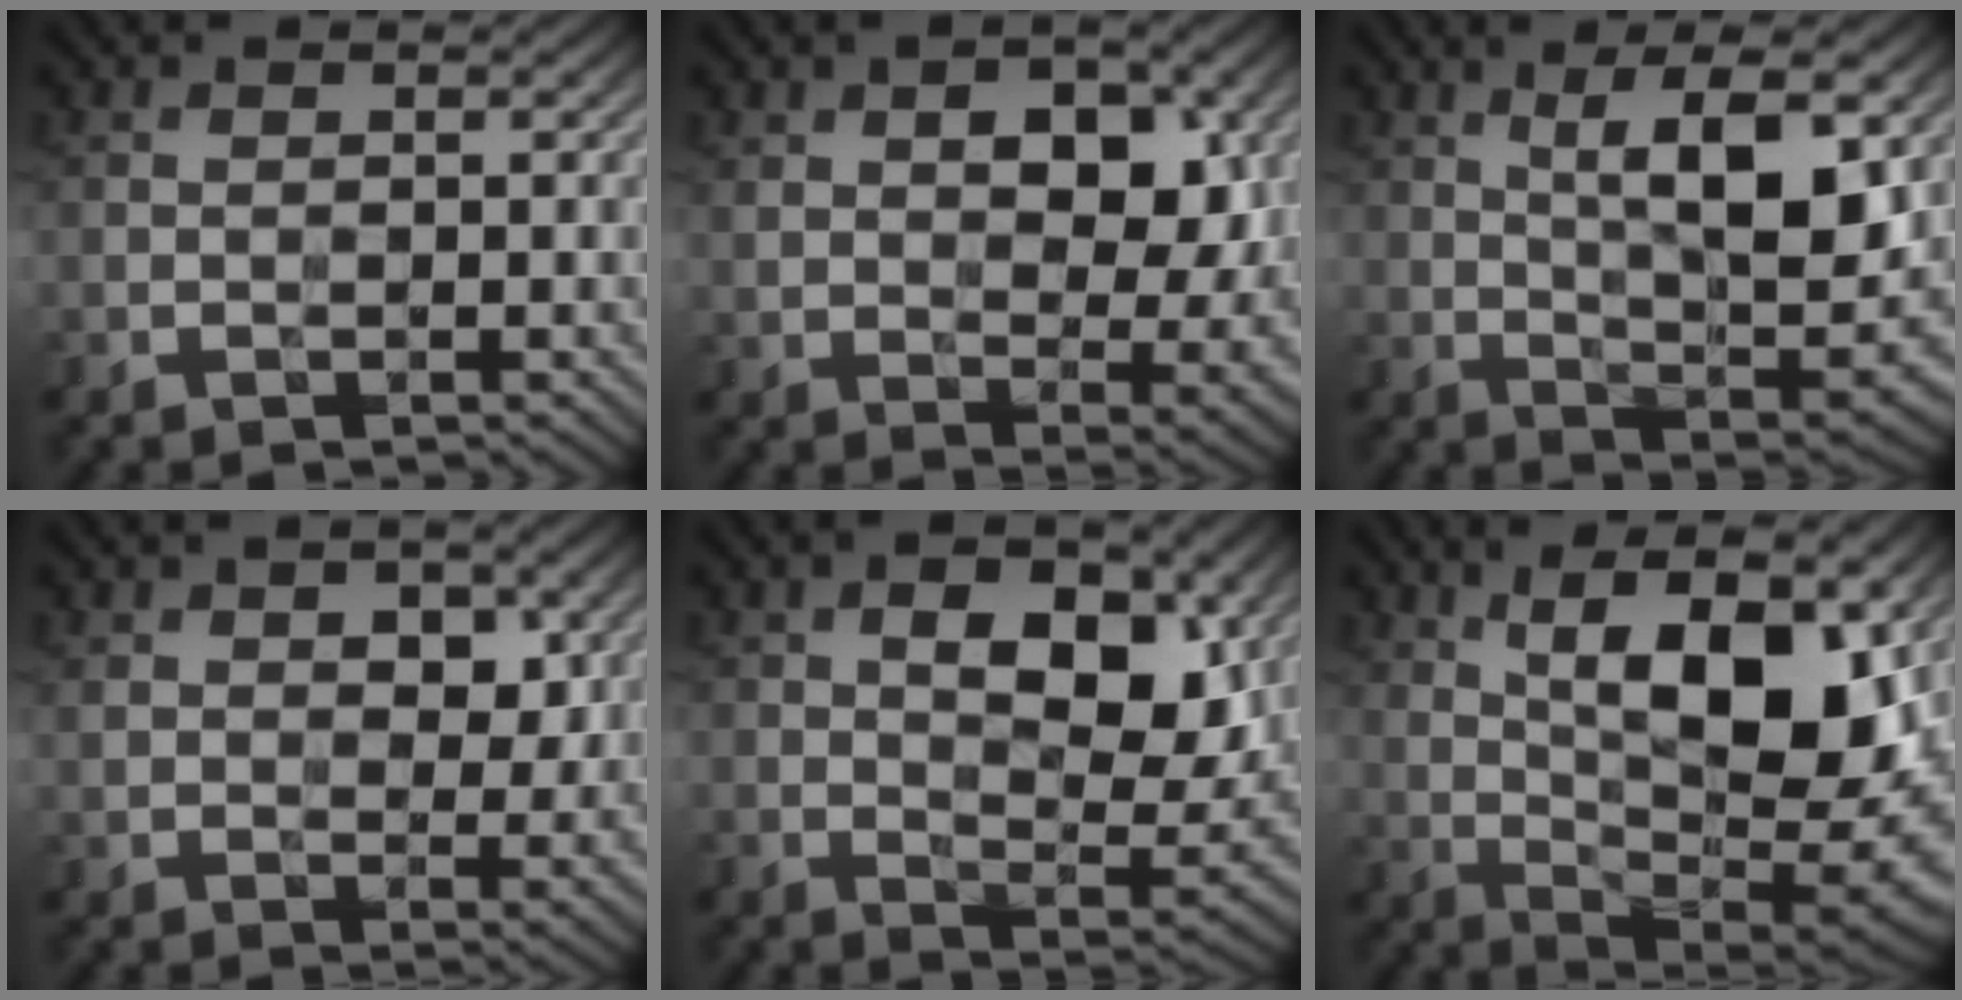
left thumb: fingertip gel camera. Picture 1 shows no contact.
{"total": 9.8, "force": [3.1, 5.7, 7.4], "torque": [-0.114, -0.003, 0.051]}
{"total": 10.4, "force": [3.7, 3.0, 9.3], "torque": [-0.162, -0.002, 0.069]}
{"total": 5.4, "force": [2.2, 3.4, 3.6], "torque": [-0.070, -0.002, 0.040]}
{"total": 10.7, "force": [3.4, 5.7, 8.4], "torque": [-0.135, -0.006, 0.059]}
{"total": 17.2, "force": [6.0, 7.0, 14.5], "torque": [-0.227, 0.029, 0.089]}